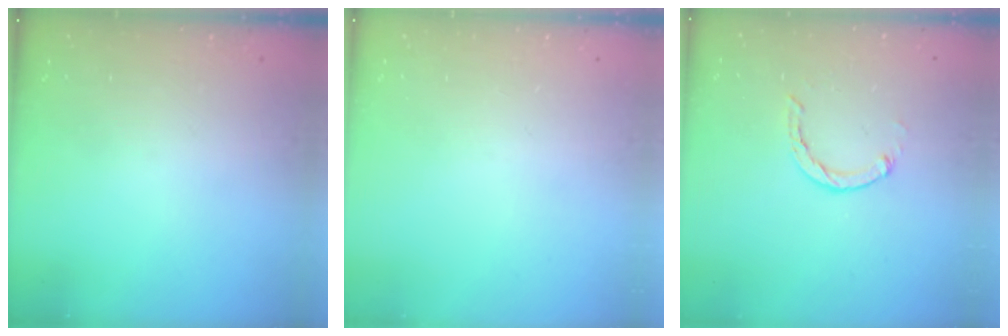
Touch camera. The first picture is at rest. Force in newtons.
{"total": 0.0}
{"total": 2.7, "press": 2.7, "slide": 0.5}